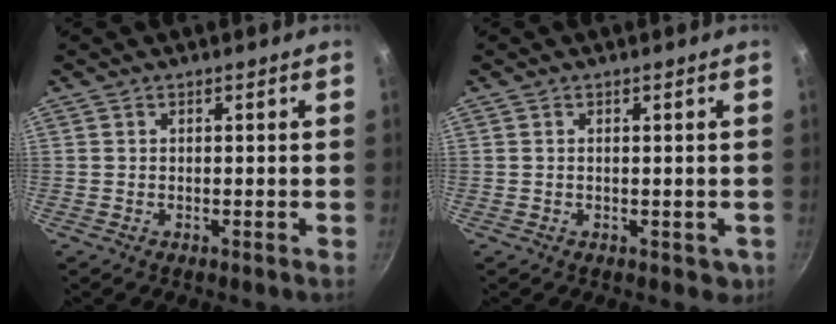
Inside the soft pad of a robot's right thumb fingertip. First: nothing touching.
{"total": 2.2, "force": [-0.2, 1.5, 1.6], "torque": [-0.015, -0.003, 0.000]}